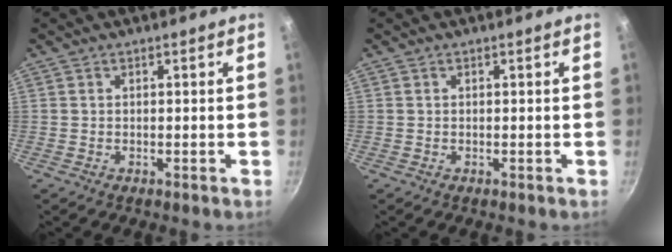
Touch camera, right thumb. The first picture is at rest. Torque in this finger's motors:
{"motor_torque": [-0.16, 0.13, 0.20, 0.01, 0.04]}